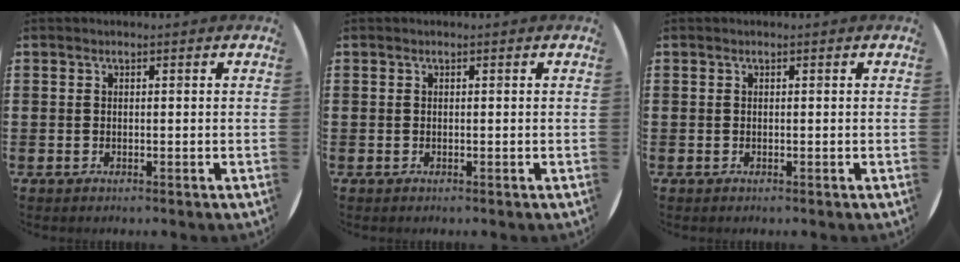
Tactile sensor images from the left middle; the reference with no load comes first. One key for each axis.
{"total": 0.0}
{"total": 0.0}